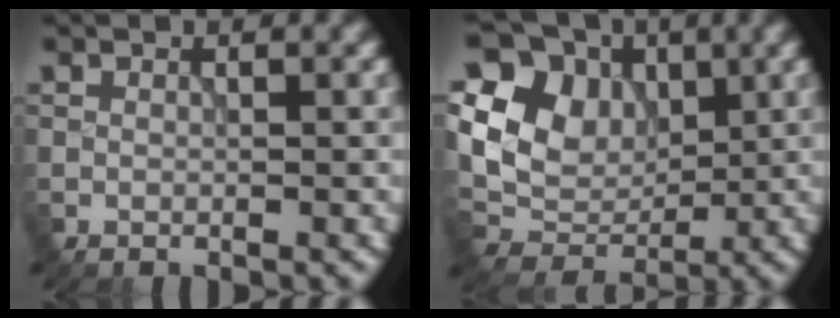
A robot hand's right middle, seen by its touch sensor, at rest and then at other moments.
{"total": 8.4, "force": [2.3, 6.6, 4.6], "torque": [-0.095, -0.002, 0.033]}